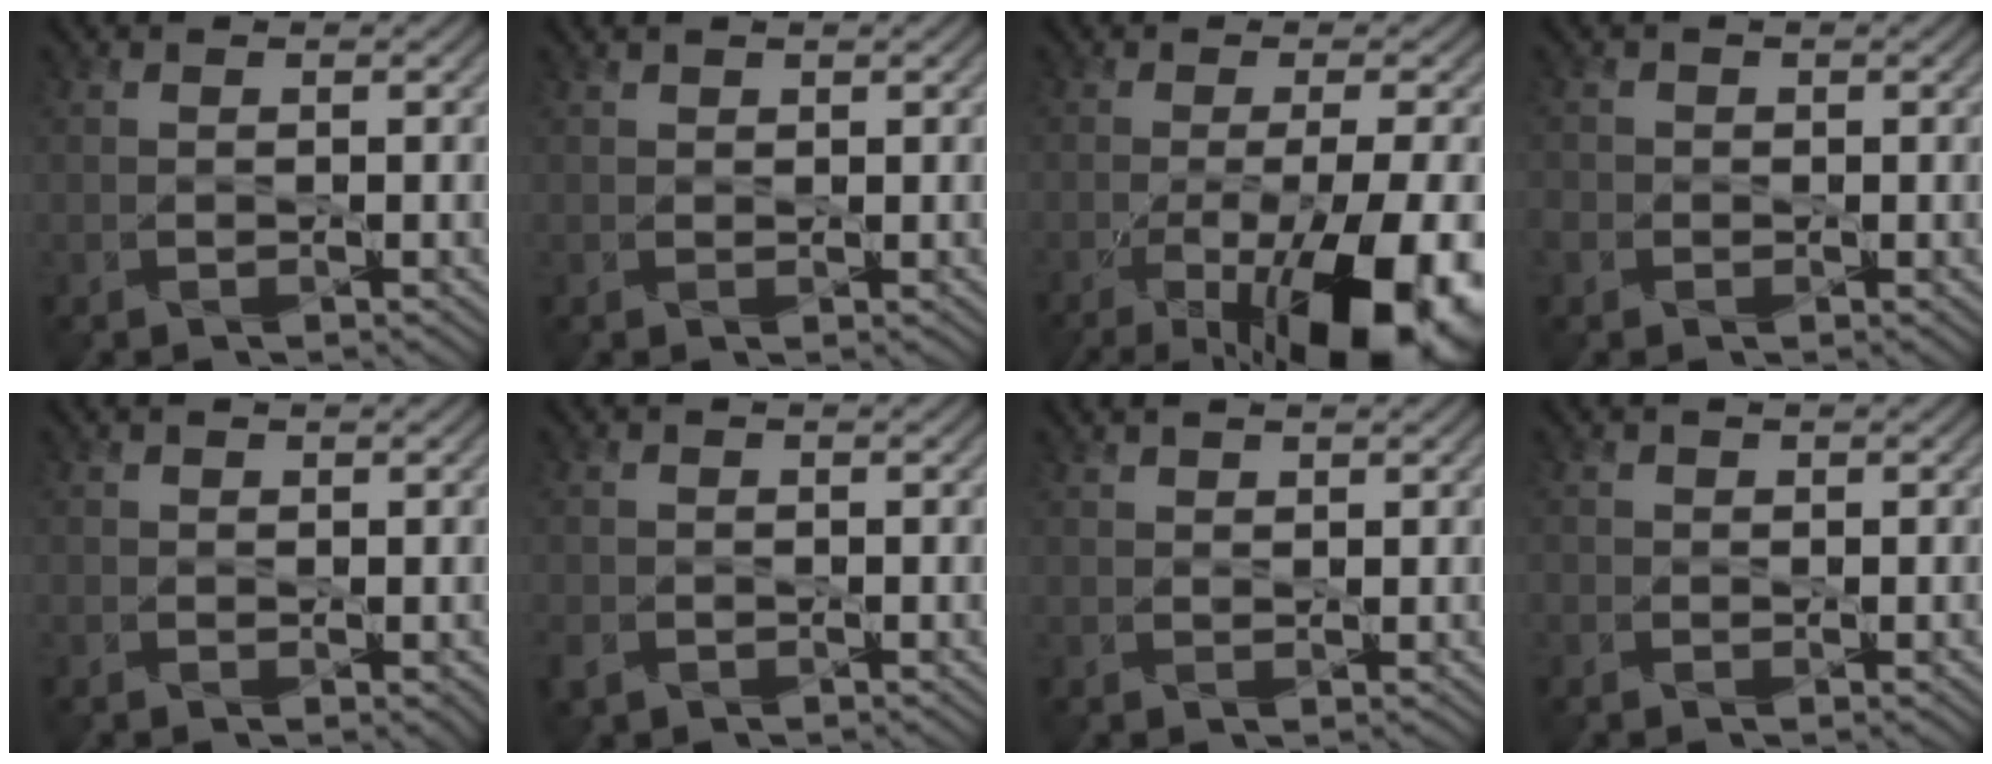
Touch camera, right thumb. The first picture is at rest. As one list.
[{"total": 0.8, "force": [0.7, 0.3, 0.1], "torque": [-0.004, 0.000, 0.014]}, {"total": 14.8, "force": [-7.3, 4.2, 12.2], "torque": [-0.197, -0.018, -0.109]}, {"total": 1.9, "force": [-0.6, 1.8, 0.4], "torque": [-0.012, -0.006, -0.014]}, {"total": 0.7, "force": [0.1, 0.6, 0.3], "torque": [-0.004, -0.005, 0.001]}, {"total": 1.9, "force": [-1.1, 1.4, 0.7], "torque": [-0.024, -0.010, -0.027]}, {"total": 1.0, "force": [0.9, 0.4, 0.3], "torque": [-0.010, 0.000, 0.020]}, {"total": 0.8, "force": [-0.2, 0.7, 0.1], "torque": [-0.001, -0.006, -0.006]}]